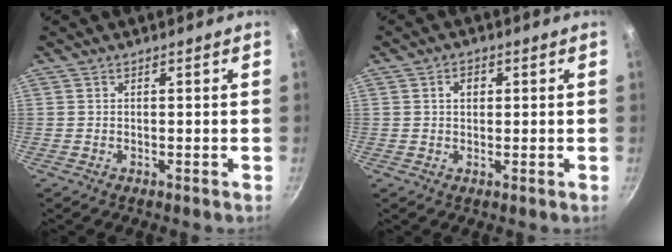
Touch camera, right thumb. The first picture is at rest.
{"total": 2.7, "force": [0.6, 2.0, 1.6], "torque": [-0.012, 0.005, 0.008]}